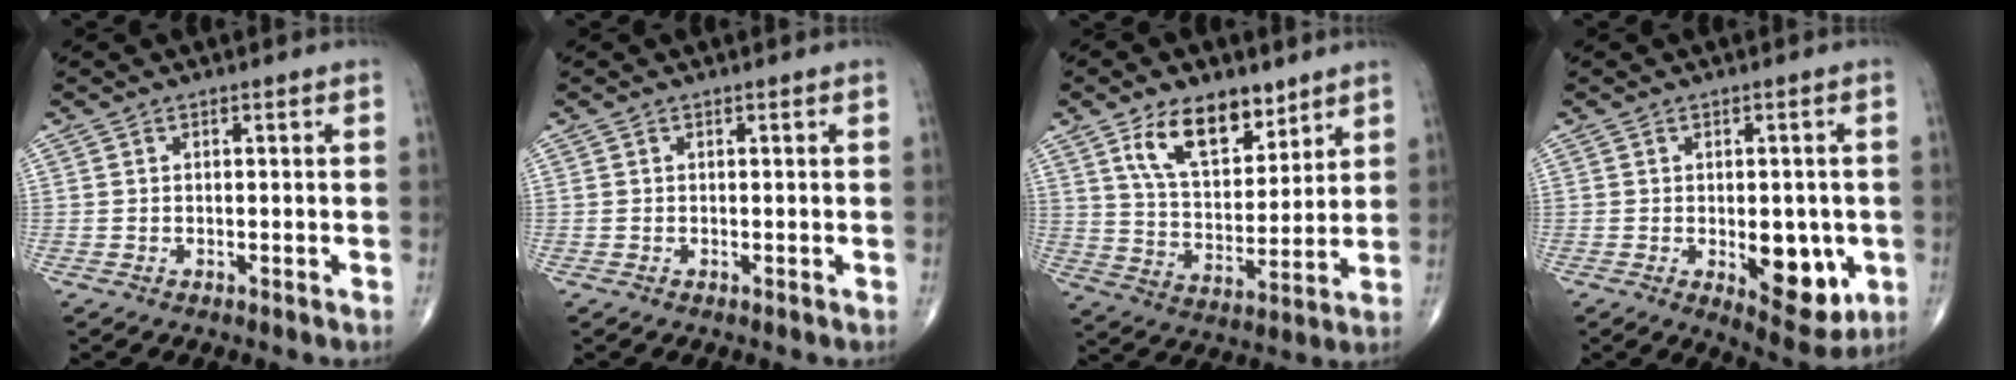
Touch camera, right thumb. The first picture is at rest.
{"total": 0.0}
{"total": 13.4, "force": [8.1, 6.9, 8.2], "torque": [-0.109, -0.050, 0.151]}
{"total": 11.3, "force": [-2.6, 5.7, 9.4], "torque": [-0.086, -0.012, -0.023]}